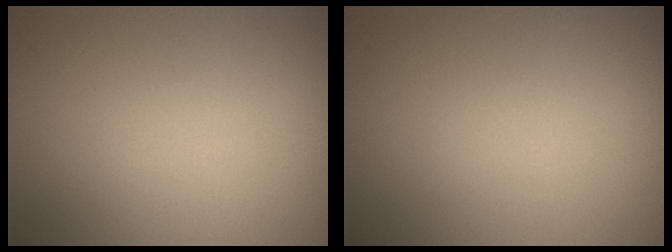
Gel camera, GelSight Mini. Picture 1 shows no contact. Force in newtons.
{"total": 0.0}